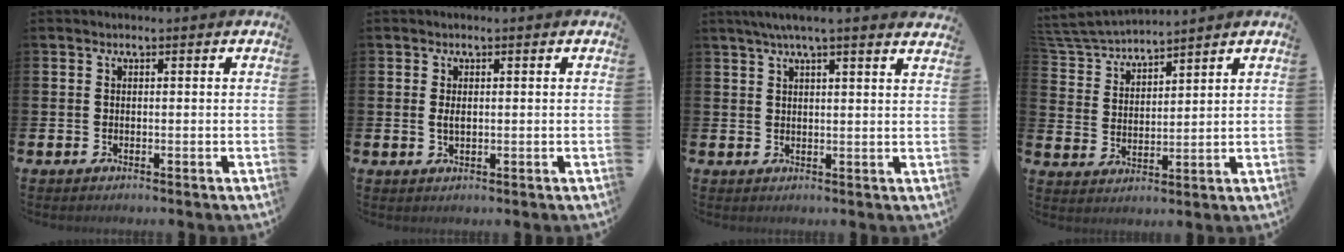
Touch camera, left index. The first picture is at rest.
{"total": 1.2, "force": [0.2, 0.6, 1.0], "torque": [-0.009, 0.000, -0.001]}
{"total": 4.1, "force": [3.7, -0.3, 1.9], "torque": [-0.052, -0.003, 0.067]}
{"total": 4.9, "force": [4.9, 0.6, 0.3], "torque": [-0.034, -0.030, 0.086]}